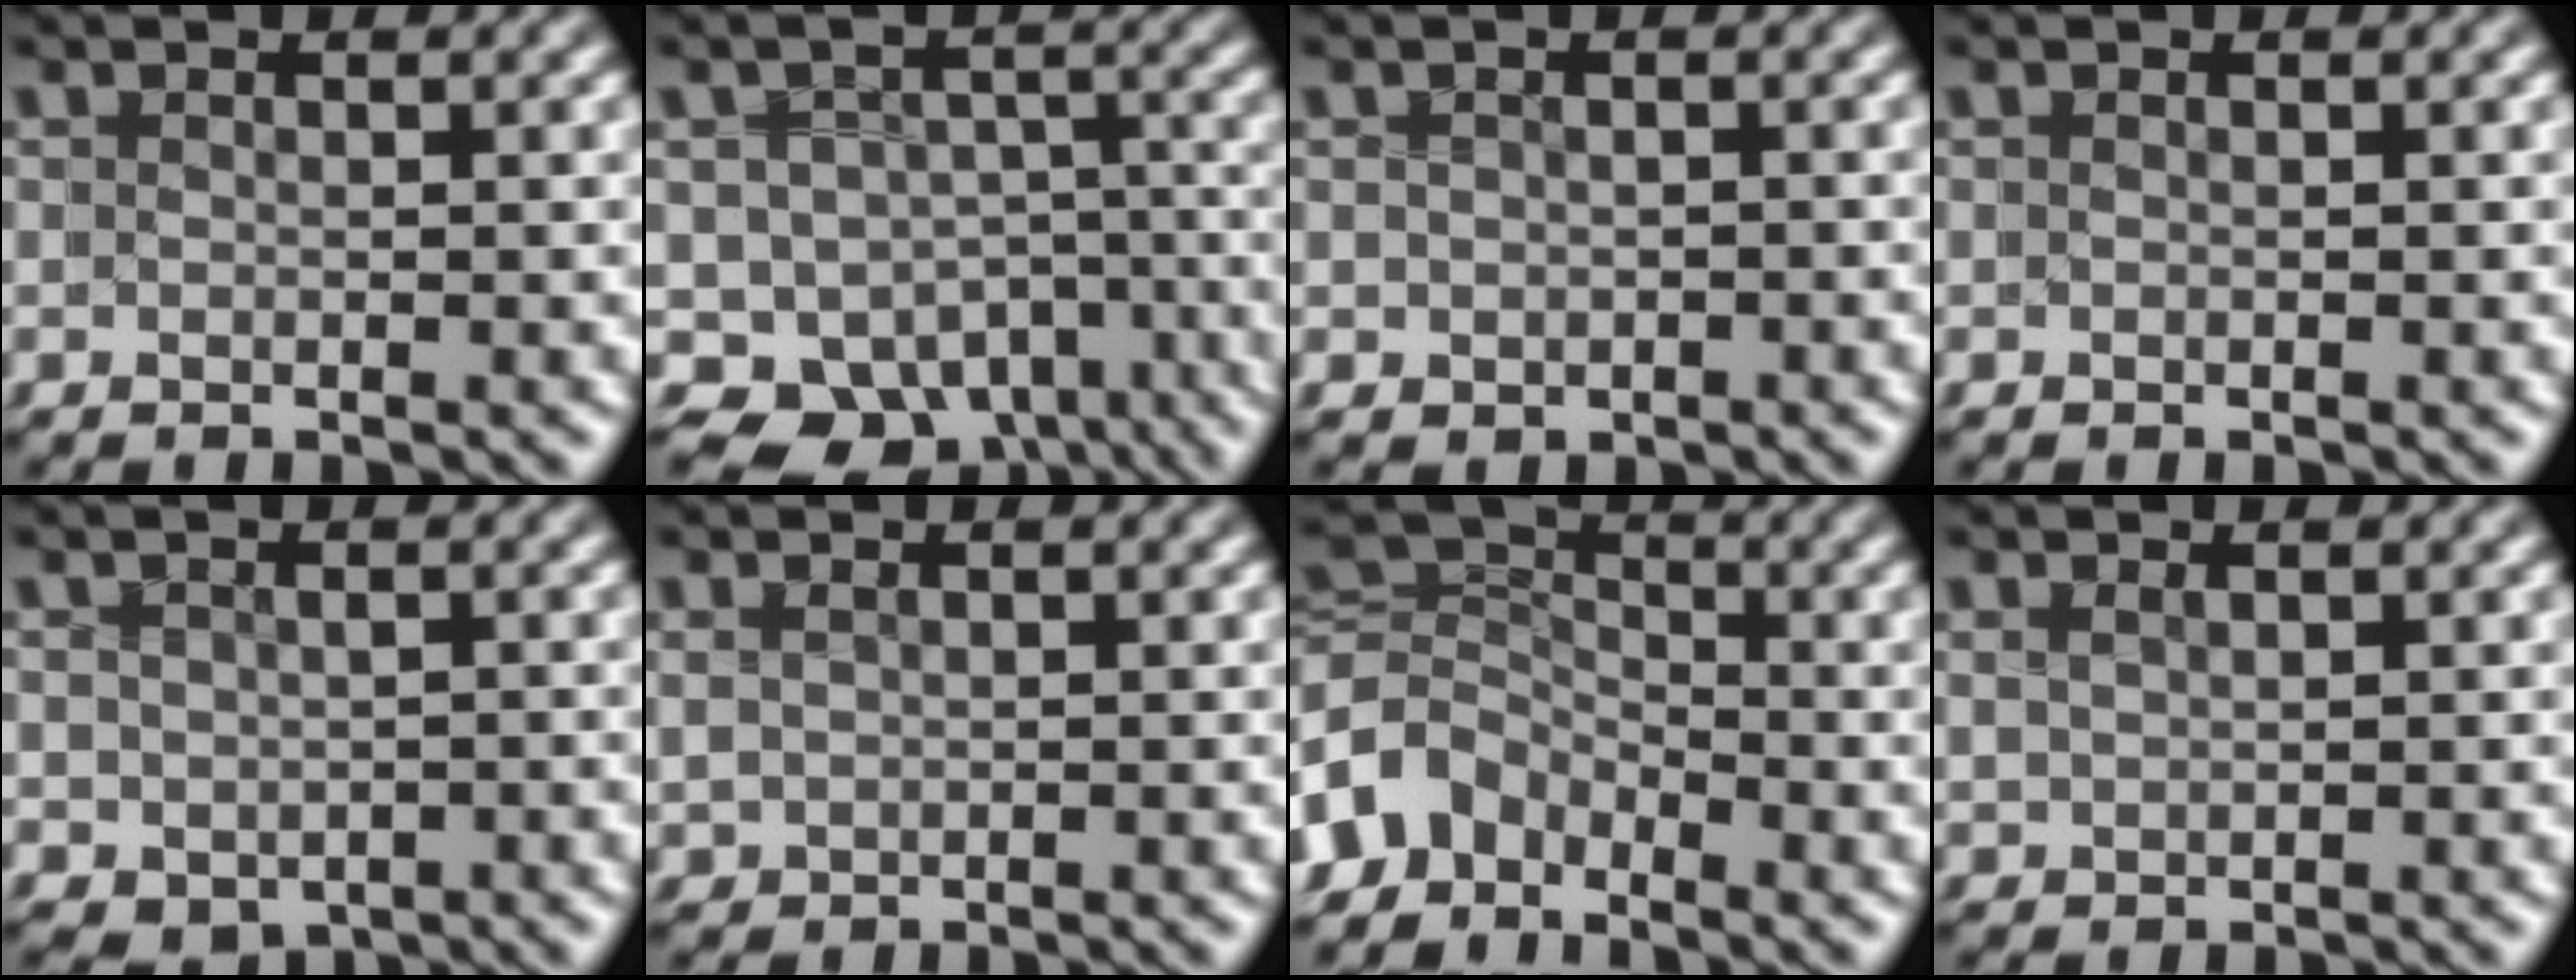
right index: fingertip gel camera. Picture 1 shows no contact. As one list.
[{"total": 13.1, "force": [-6.7, 10.1, 4.8], "torque": [-0.079, -0.060, -0.104]}, {"total": 1.1, "force": [-0.4, 0.9, -0.5], "torque": [0.011, -0.010, -0.004]}, {"total": 0.0}, {"total": 1.6, "force": [-0.6, 1.5, 0.4], "torque": [-0.001, -0.025, 0.005]}, {"total": 0.6, "force": [0.4, -0.1, -0.5], "torque": [0.008, -0.008, 0.017]}, {"total": 7.5, "force": [-0.9, 6.6, 3.5], "torque": [-0.082, -0.021, -0.024]}, {"total": 1.0, "force": [0.7, -0.6, -0.4], "torque": [0.008, -0.005, 0.022]}]